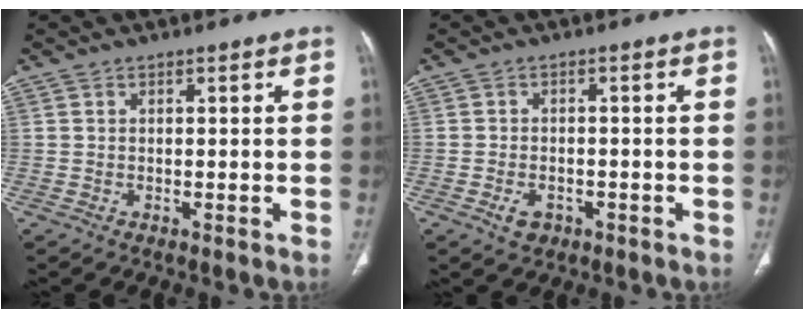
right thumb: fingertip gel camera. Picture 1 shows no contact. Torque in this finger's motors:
{"motor_torque": [-0.11, -0.25, 0.12, 0.50, 0.04]}